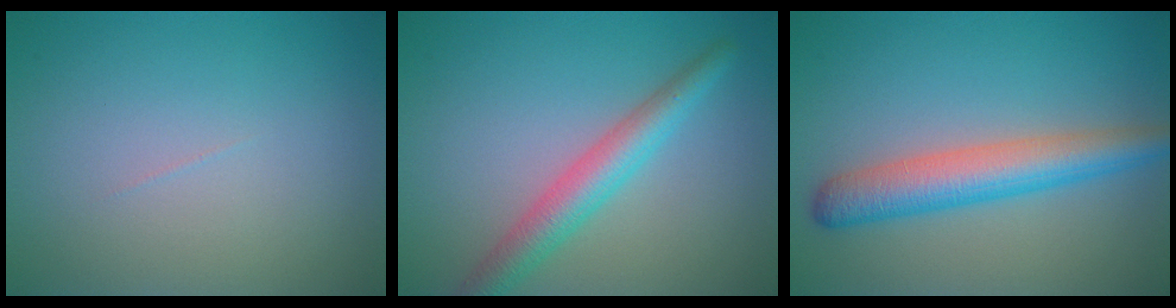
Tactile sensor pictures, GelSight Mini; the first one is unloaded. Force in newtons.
{"total": 3.9, "press": 3.9, "slide": 0.1}
{"total": 5.2, "press": 5.2, "slide": 0.2}